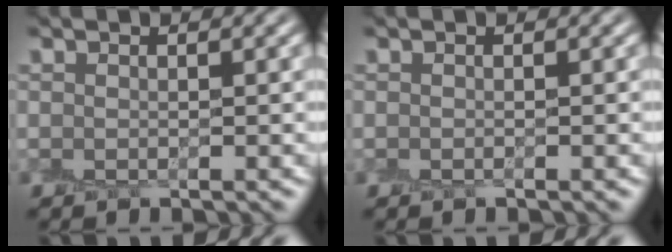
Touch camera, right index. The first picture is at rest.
{"total": 0.0}